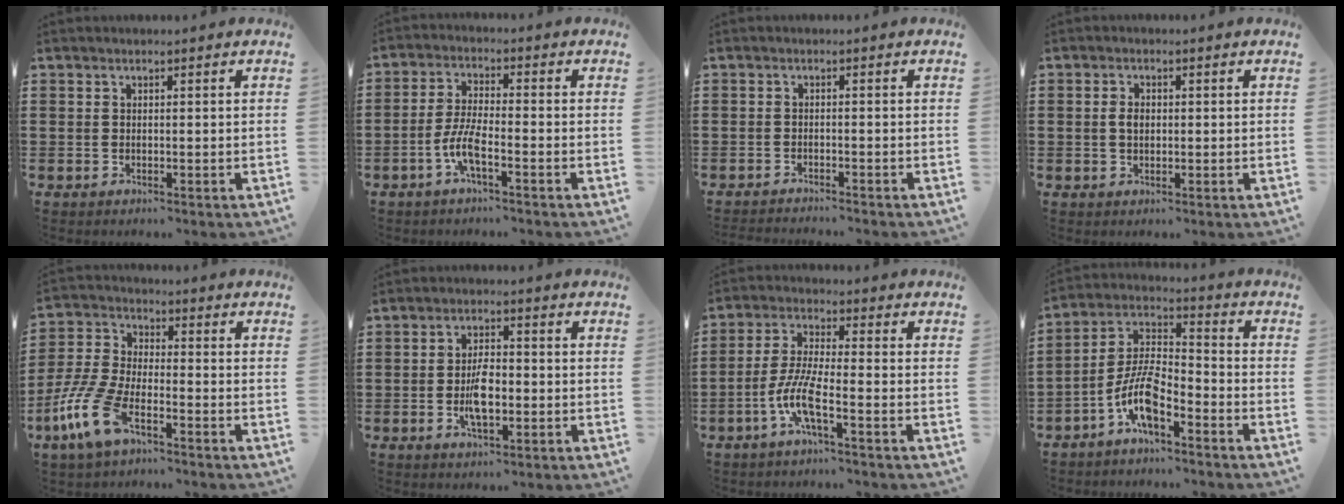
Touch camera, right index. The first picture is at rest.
{"total": 5.7, "force": [-2.6, 0.9, 4.9], "torque": [-0.125, -0.017, -0.057]}
{"total": 1.7, "force": [-1.6, -0.3, -0.1], "torque": [-0.003, -0.002, -0.034]}
{"total": 2.2, "force": [0.1, 1.4, 1.8], "torque": [-0.037, 0.007, 0.000]}
{"total": 9.4, "force": [-6.0, 3.3, 6.4], "torque": [-0.172, -0.008, -0.124]}
{"total": 5.6, "force": [-1.0, 2.4, 4.9], "torque": [-0.106, -0.001, -0.023]}
{"total": 7.5, "force": [-3.5, 1.1, 6.5], "torque": [-0.156, -0.018, -0.074]}
{"total": 8.6, "force": [-5.1, 2.7, 6.3], "torque": [-0.155, -0.011, -0.102]}